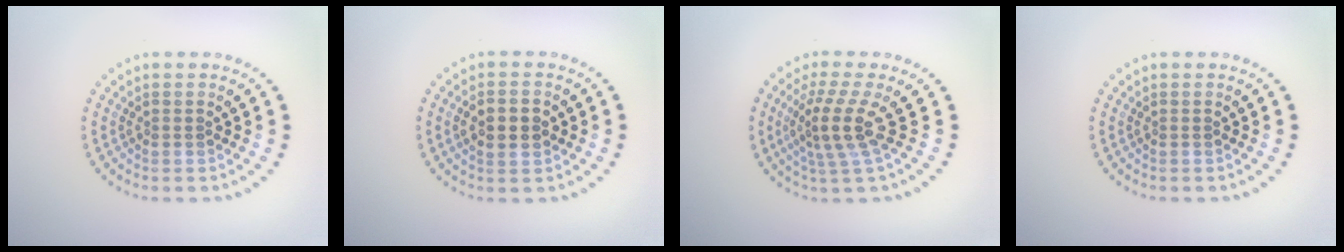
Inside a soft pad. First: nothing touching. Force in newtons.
{"total": 2.9, "press": 2.9, "slide": 0.1}
{"total": 3.5, "press": 2.7, "slide": 2.3}
{"total": 0.0}